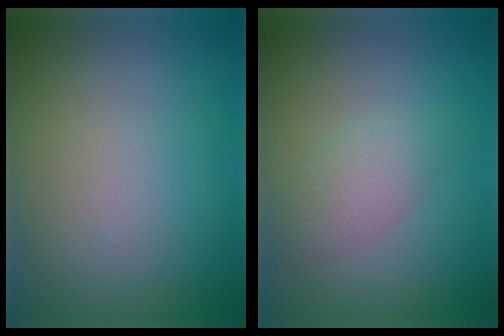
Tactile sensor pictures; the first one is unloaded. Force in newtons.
{"total": 2.4, "press": 2.4, "slide": 0.1}